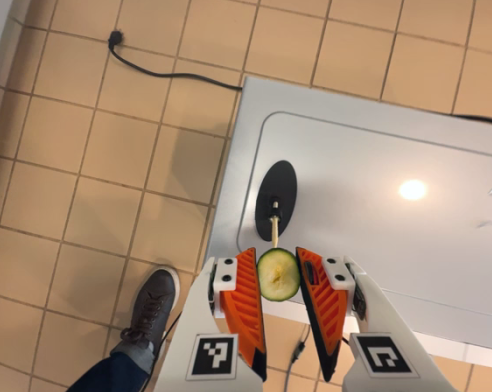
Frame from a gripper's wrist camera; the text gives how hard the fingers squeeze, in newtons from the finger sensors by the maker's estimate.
{"total": 6.3, "left": 6.3, "right": 6.4}